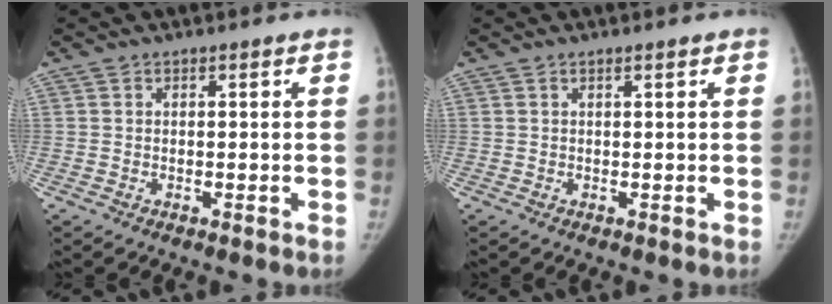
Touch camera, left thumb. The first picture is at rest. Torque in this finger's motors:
{"motor_torque": [-0.27, -0.15, -0.30, 0.14, -0.03]}